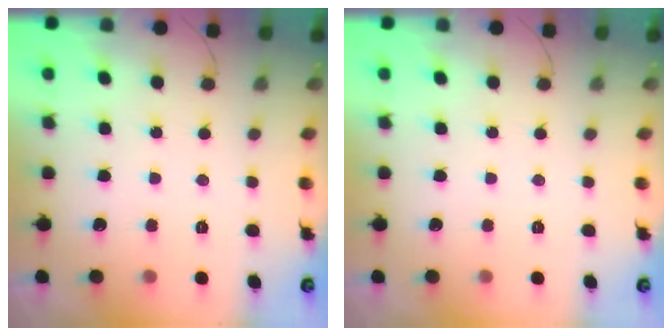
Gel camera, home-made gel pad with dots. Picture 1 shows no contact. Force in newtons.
{"total": 0.0}